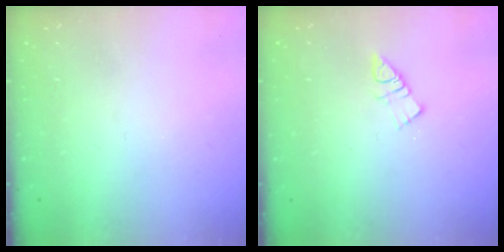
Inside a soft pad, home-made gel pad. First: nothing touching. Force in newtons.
{"total": 7.0, "press": 7.0, "slide": 0.3}